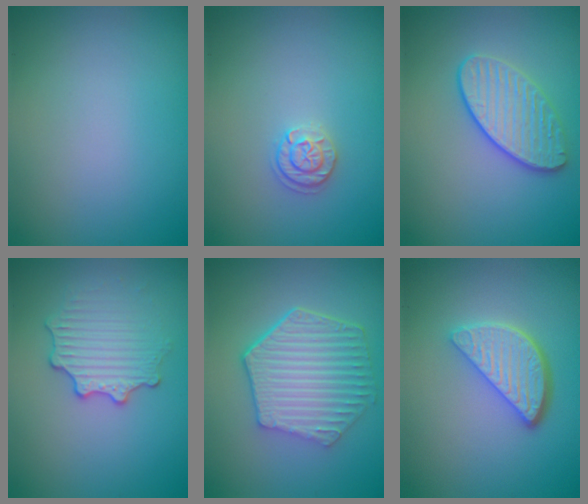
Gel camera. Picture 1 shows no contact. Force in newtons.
{"total": 1.8, "press": 1.7, "slide": 0.4}
{"total": 3.5, "press": 3.3, "slide": 1.3}
{"total": 3.0, "press": 2.6, "slide": 1.5}
{"total": 6.2, "press": 4.8, "slide": 3.9}
{"total": 4.0, "press": 3.2, "slide": 2.4}